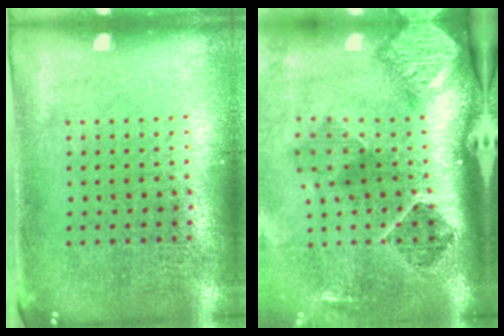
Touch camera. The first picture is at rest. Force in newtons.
{"total": 2.9, "press": 1.8, "slide": 2.3}